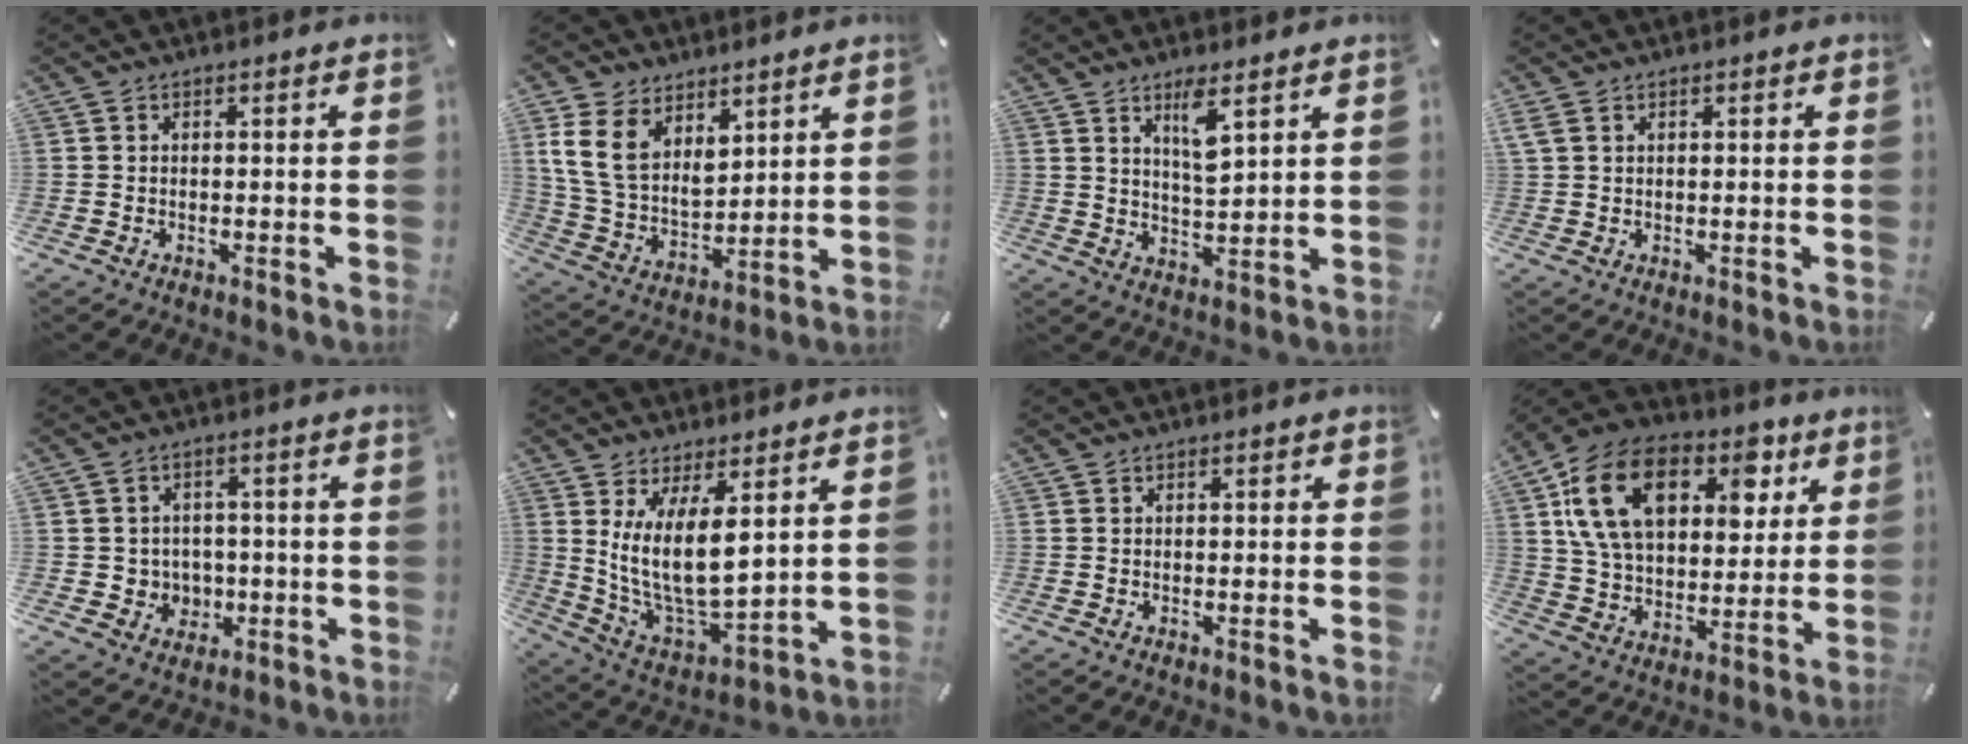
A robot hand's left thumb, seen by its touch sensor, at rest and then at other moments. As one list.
[{"total": 11.7, "force": [6.6, 7.9, 5.6], "torque": [-0.149, -0.033, 0.129]}, {"total": 6.7, "force": [4.1, 1.6, 5.0], "torque": [-0.087, -0.020, 0.066]}, {"total": 1.3, "force": [0.6, 0.7, 1.0], "torque": [-0.022, 0.002, 0.010]}, {"total": 5.6, "force": [-0.4, 5.5, 0.8], "torque": [-0.010, 0.002, -0.005]}, {"total": 13.8, "force": [5.6, 5.9, 11.1], "torque": [-0.233, -0.048, 0.102]}, {"total": 0.0}, {"total": 20.9, "force": [9.1, 14.4, 12.2], "torque": [-0.231, -0.032, 0.158]}]